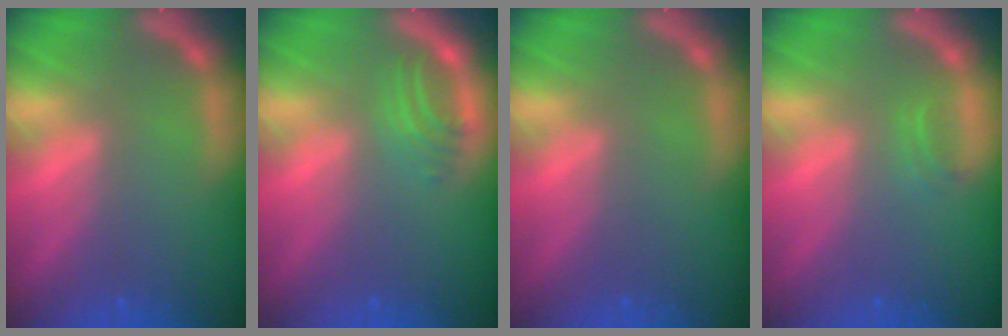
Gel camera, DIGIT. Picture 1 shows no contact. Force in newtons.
{"total": 2.5}
{"total": 0.0}
{"total": 0.9}